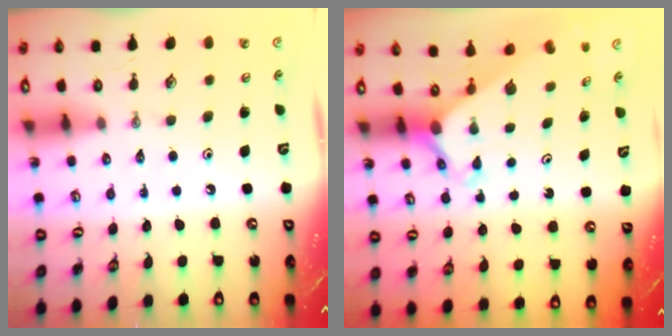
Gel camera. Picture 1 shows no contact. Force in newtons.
{"total": 2.8, "press": 2.8, "slide": 0.2}